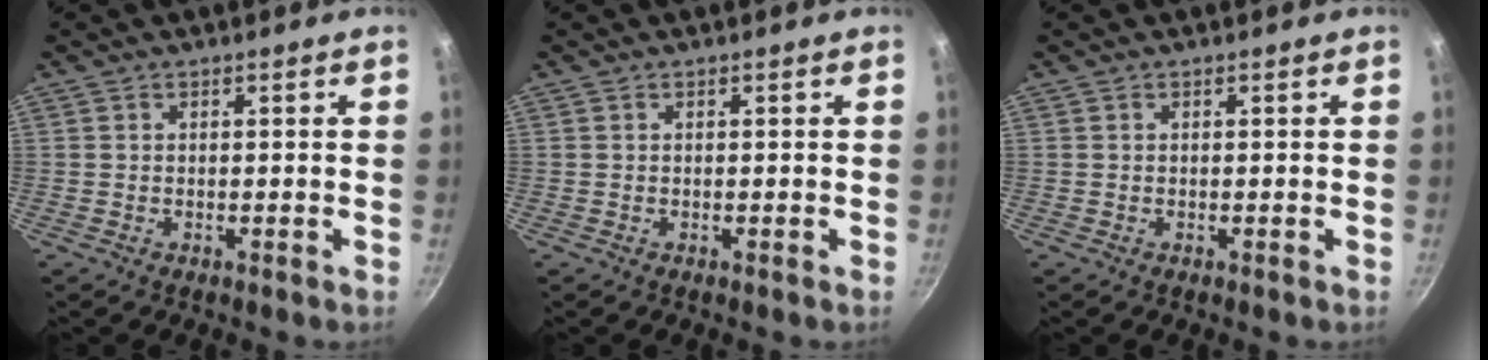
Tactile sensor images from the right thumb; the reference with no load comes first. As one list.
[{"total": 0.0}, {"total": 0.0}]